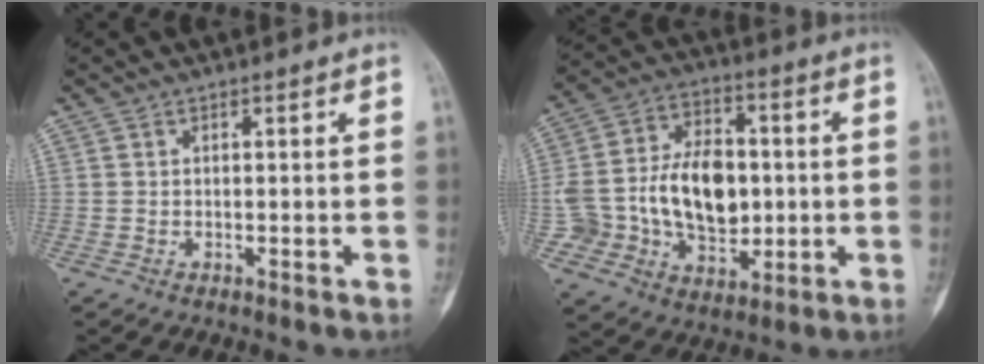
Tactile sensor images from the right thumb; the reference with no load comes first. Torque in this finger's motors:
{"motor_torque": [0.90, 1.73, 1.28, -0.14, 0.15]}